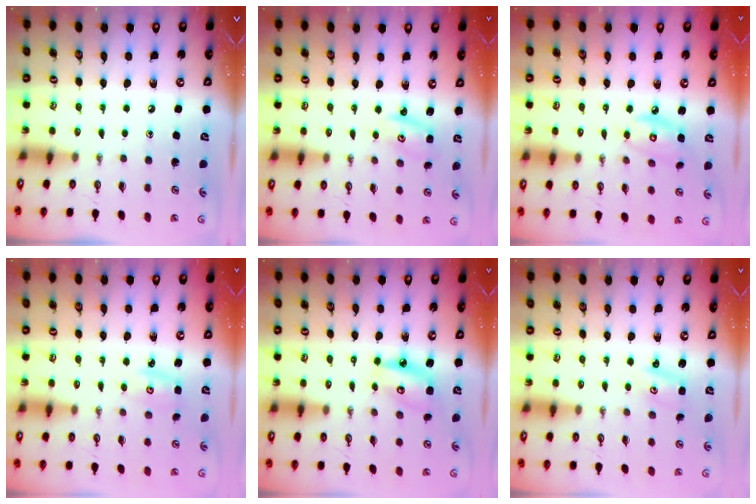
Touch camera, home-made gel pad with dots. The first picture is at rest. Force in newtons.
{"total": 2.6, "press": 2.6, "slide": 0.1}
{"total": 6.9, "press": 6.9, "slide": 0.4}
{"total": 2.9, "press": 2.9, "slide": 0.3}
{"total": 7.0, "press": 7.0, "slide": 0.5}
{"total": 2.2, "press": 2.2, "slide": 0.3}